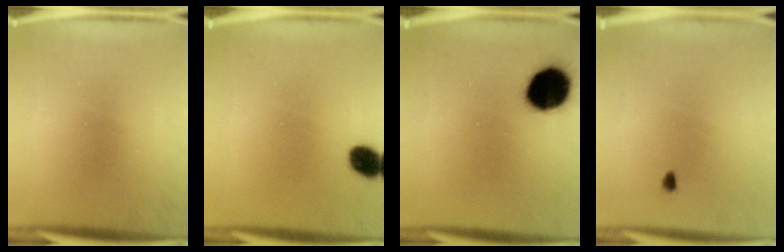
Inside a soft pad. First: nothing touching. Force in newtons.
{"total": 5.7}
{"total": 14.7}
{"total": 0.6}